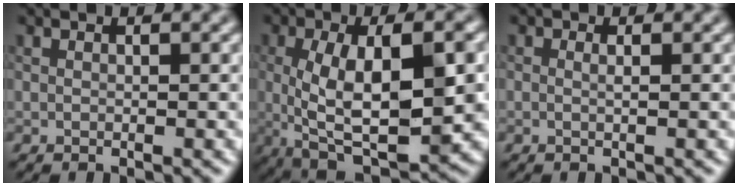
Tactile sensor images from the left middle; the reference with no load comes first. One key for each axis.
{"total": 8.2, "fx": -1.9, "fy": 2.5, "fz": 7.6, "tx": -0.148, "ty": -0.022, "tz": -0.002}
{"total": 1.0, "fx": -0.9, "fy": -0.4, "fz": -0.3, "tx": 0.005, "ty": -0.016, "tz": -0.014}